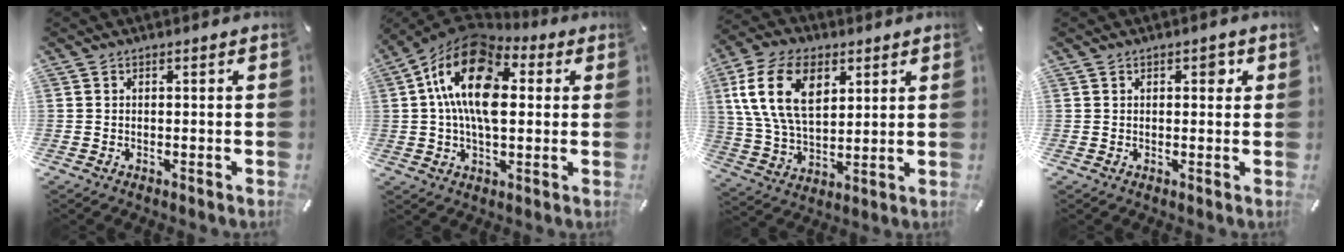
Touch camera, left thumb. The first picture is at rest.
{"total": 17.6, "force": [2.9, 10.5, 13.8], "torque": [-0.256, 0.003, 0.046]}
{"total": 16.0, "force": [6.0, 10.3, 10.7], "torque": [-0.239, 0.000, 0.107]}
{"total": 2.4, "force": [0.9, 1.3, 1.8], "torque": [-0.013, -0.002, 0.009]}